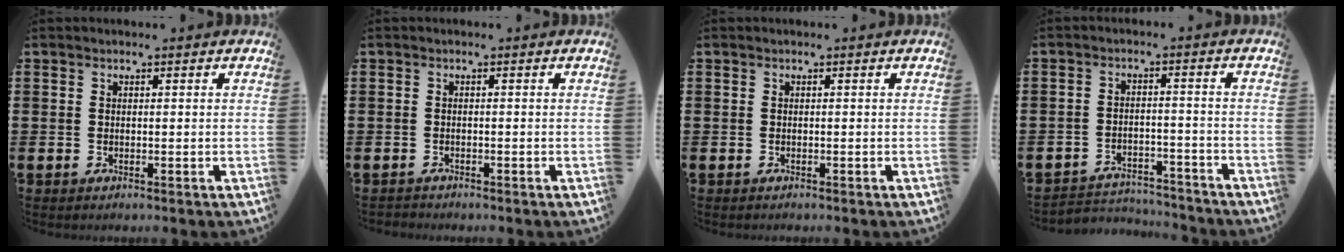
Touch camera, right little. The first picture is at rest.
{"total": 0.5, "force": [-0.5, 0.1, -0.1], "torque": [0.000, 0.000, -0.011]}
{"total": 0.0}
{"total": 3.3, "force": [-3.3, 0.6, 0.2], "torque": [-0.009, 0.006, -0.070]}